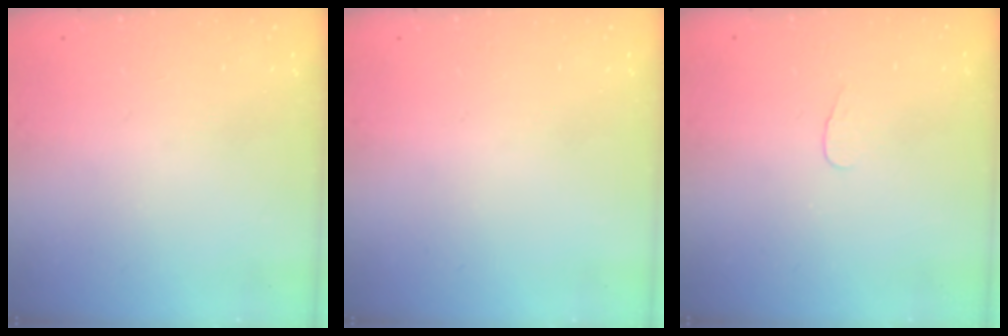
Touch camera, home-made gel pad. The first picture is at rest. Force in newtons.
{"total": 0.0}
{"total": 2.8, "press": 2.7, "slide": 0.3}